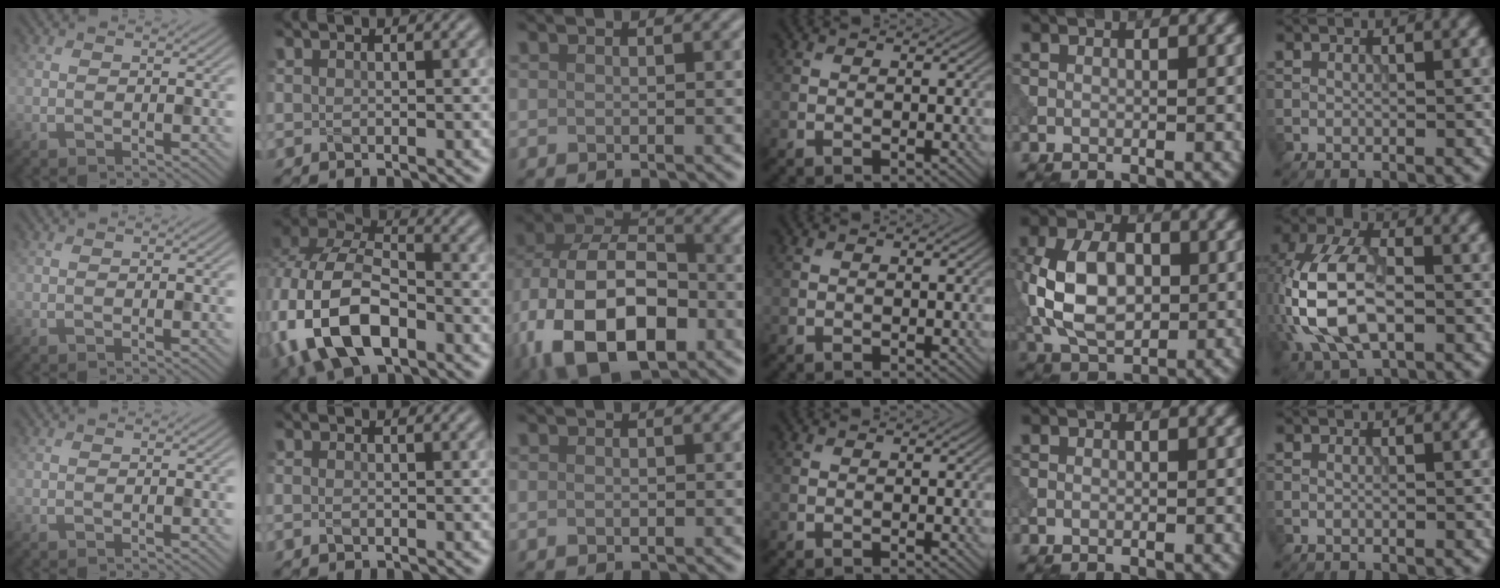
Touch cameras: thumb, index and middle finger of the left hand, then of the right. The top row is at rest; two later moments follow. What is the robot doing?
{"motion": "insert", "object": "peg toy"}